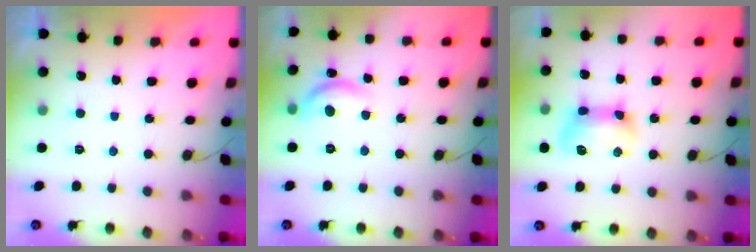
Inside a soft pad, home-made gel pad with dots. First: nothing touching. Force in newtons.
{"total": 10.5, "press": 10.5, "slide": 0.7}
{"total": 10.5, "press": 10.5, "slide": 1.3}